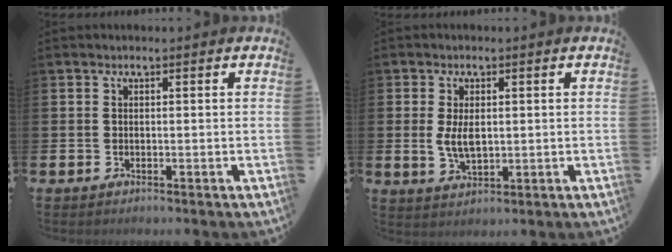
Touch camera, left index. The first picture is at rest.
{"total": 4.2, "force": [0.6, 2.2, 3.5], "torque": [-0.063, 0.004, 0.007]}